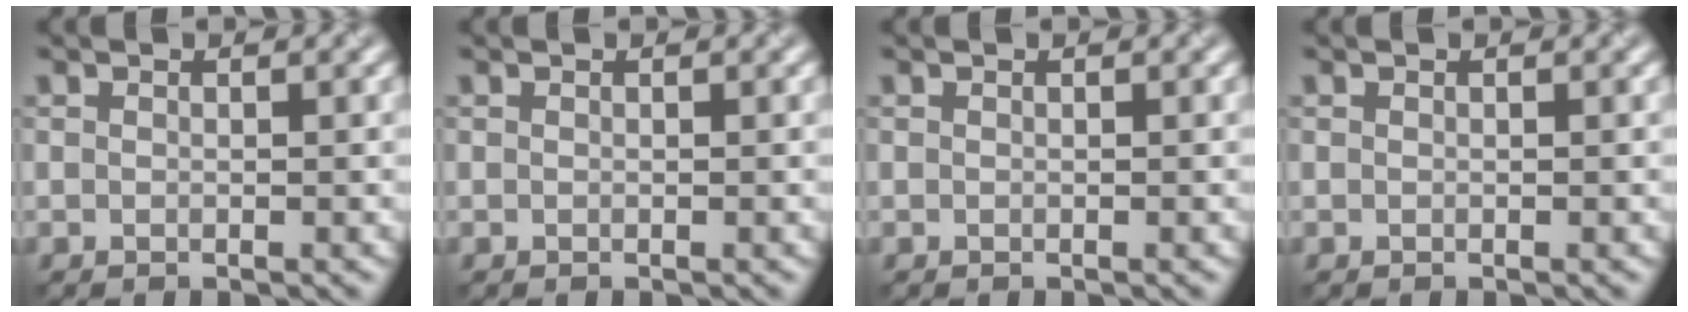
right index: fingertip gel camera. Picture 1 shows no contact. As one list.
[{"total": 0.0}, {"total": 0.0}, {"total": 0.0}]